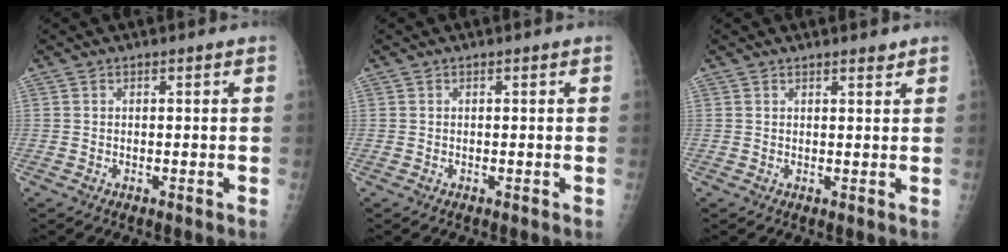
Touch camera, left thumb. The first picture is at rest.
{"total": 0.0}
{"total": 1.6, "force": [1.3, 0.4, 0.8], "torque": [-0.009, -0.009, 0.019]}